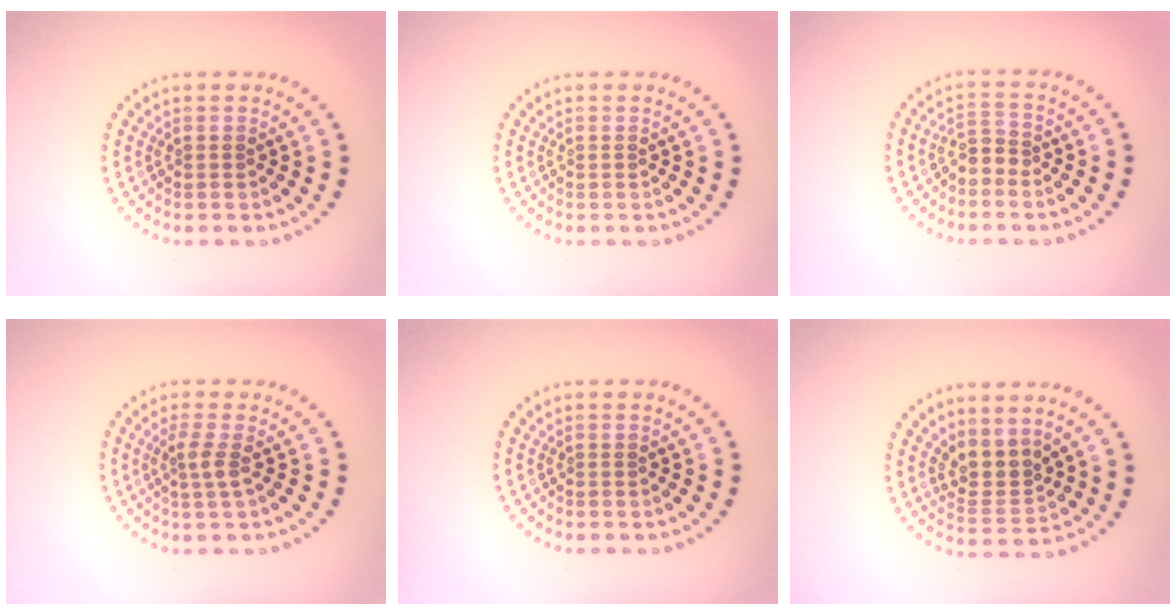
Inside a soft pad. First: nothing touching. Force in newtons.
{"total": 0.0}
{"total": 1.8, "press": 1.4, "slide": 1.0}
{"total": 1.9, "press": 1.4, "slide": 1.3}
{"total": 0.0}
{"total": 3.0, "press": 2.1, "slide": 2.1}